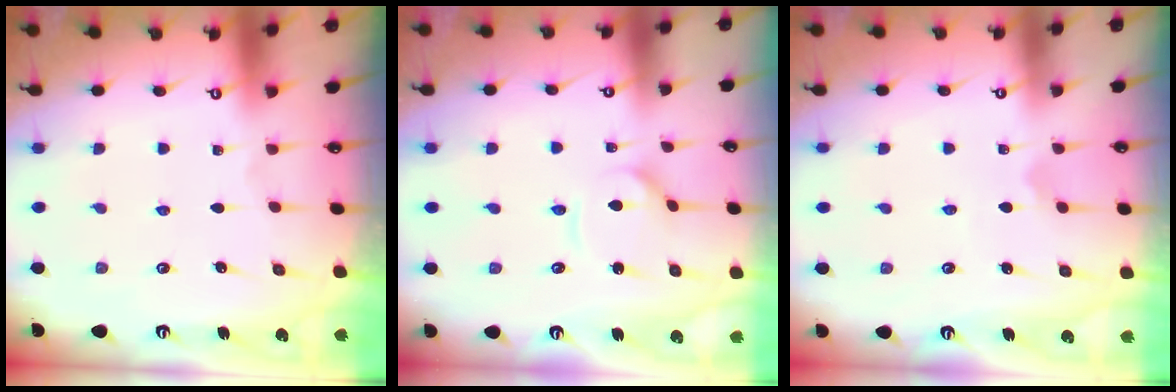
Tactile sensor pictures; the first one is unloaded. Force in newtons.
{"total": 3.9, "press": 3.9, "slide": 0.3}
{"total": 4.7, "press": 4.7, "slide": 0.5}